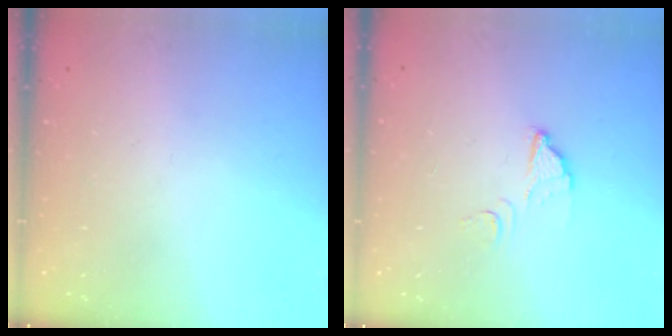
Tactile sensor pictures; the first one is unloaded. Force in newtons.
{"total": 3.7, "press": 3.6, "slide": 0.3}